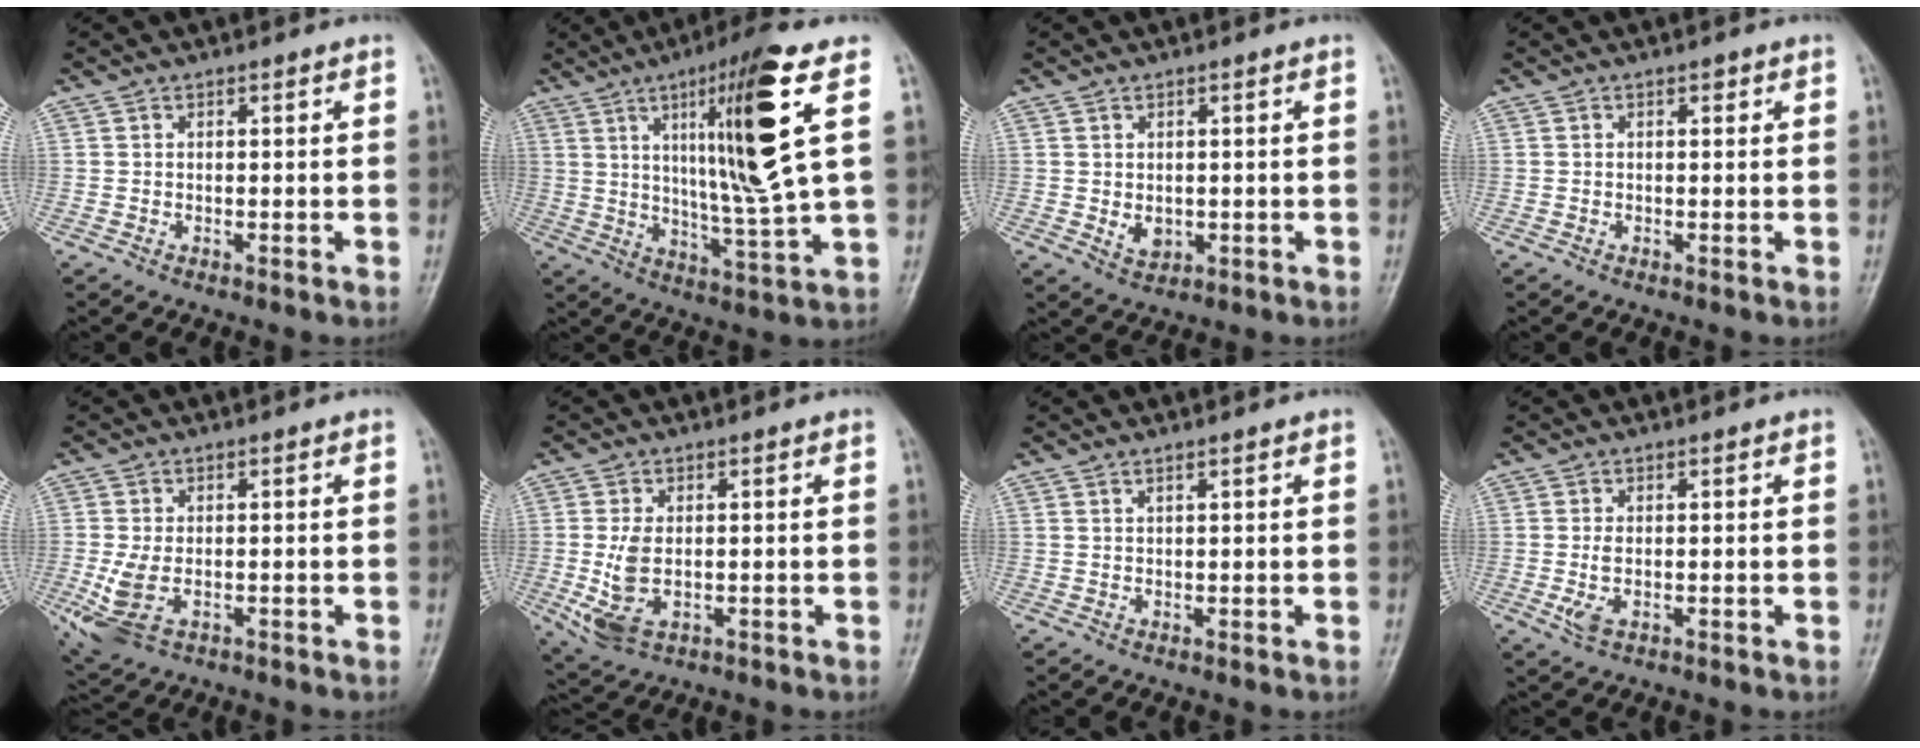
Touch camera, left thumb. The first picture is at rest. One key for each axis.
{"total": 17.6, "fx": 5.6, "fy": 0.4, "fz": 16.7, "tx": -0.284, "ty": -0.036, "tz": 0.091}
{"total": 2.9, "fx": -0.1, "fy": 2.3, "fz": 1.8, "tx": -0.016, "ty": -0.006, "tz": 0.006}
{"total": 0.7, "fx": 0.4, "fy": 0.4, "fz": 0.5, "tx": -0.002, "ty": -0.001, "tz": 0.004}
{"total": 6.2, "fx": -1.3, "fy": 3.5, "fz": 4.9, "tx": -0.117, "ty": -0.007, "tz": -0.016}
{"total": 6.7, "fx": -0.6, "fy": 3.8, "fz": 5.5, "tx": -0.117, "ty": -0.006, "tz": -0.002}
{"total": 0.8, "fx": 0.6, "fy": -0.1, "fz": 0.4, "tx": -0.011, "ty": -0.006, "tz": 0.015}
{"total": 2.9, "fx": -0.4, "fy": 1.2, "fz": 2.6, "tx": -0.065, "ty": -0.001, "tz": -0.001}